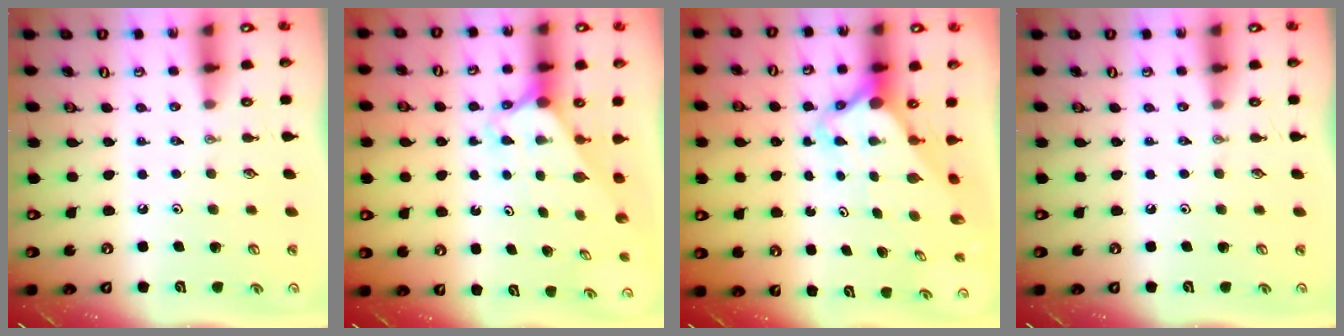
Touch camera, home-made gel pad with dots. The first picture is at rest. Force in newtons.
{"total": 2.2, "press": 2.2, "slide": 0.2}
{"total": 3.6, "press": 3.6, "slide": 0.3}
{"total": 0.0}